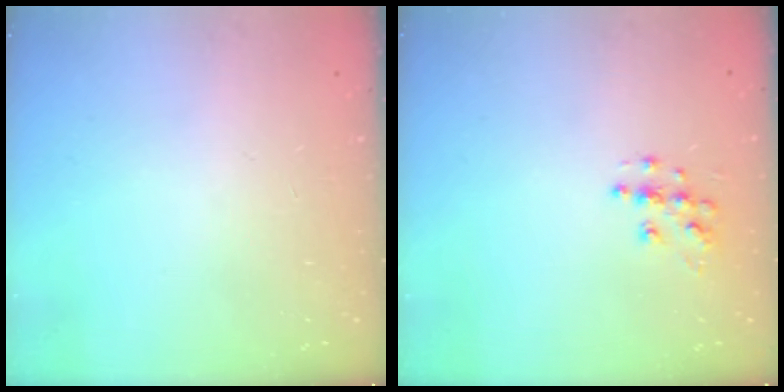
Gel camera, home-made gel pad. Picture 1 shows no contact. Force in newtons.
{"total": 7.3, "press": 7.3, "slide": 0.2}